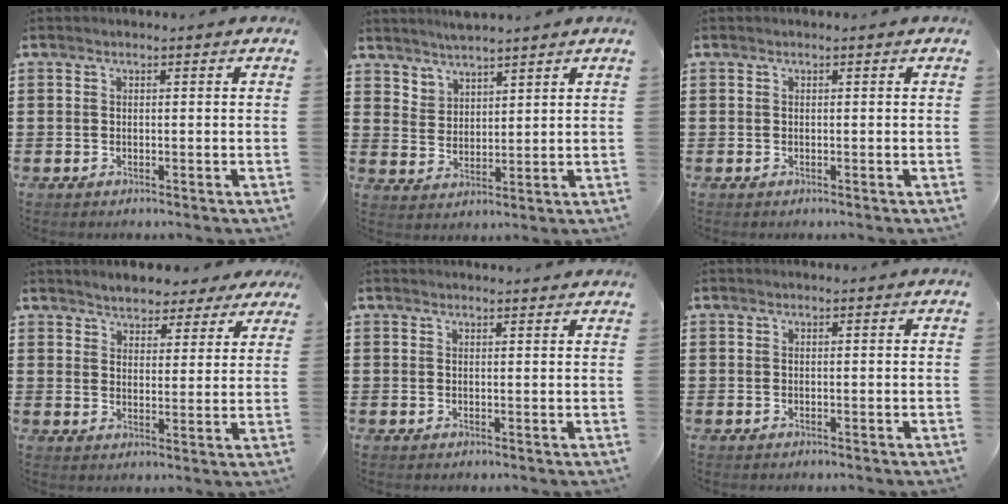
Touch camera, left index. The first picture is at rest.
{"total": 3.8, "force": [3.6, 1.0, -0.5], "torque": [-0.003, -0.008, 0.071]}
{"total": 0.0}
{"total": 3.9, "force": [3.7, 1.2, -0.1], "torque": [-0.017, -0.007, 0.069]}
{"total": 1.1, "force": [1.1, 0.0, 0.2], "torque": [-0.007, -0.001, 0.022]}
{"total": 0.0}